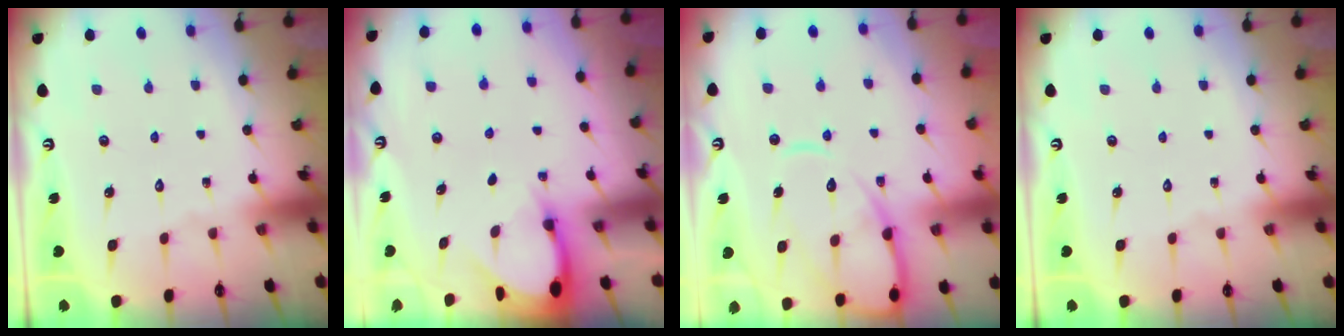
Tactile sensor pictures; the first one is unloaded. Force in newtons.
{"total": 3.5, "press": 3.5, "slide": 0.2}
{"total": 12.7, "press": 12.6, "slide": 1.1}
{"total": 0.0}